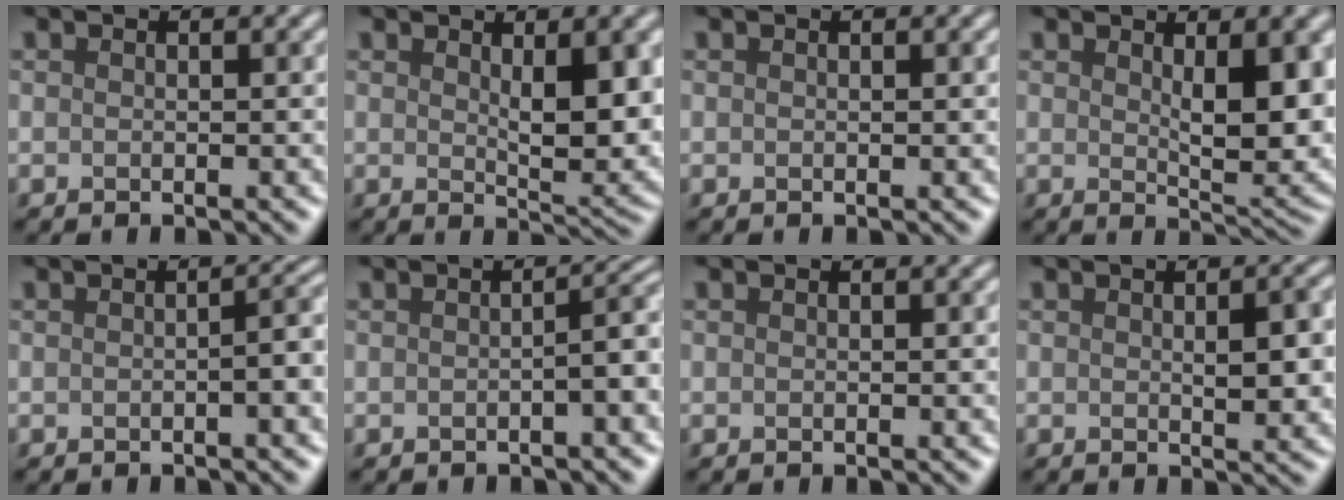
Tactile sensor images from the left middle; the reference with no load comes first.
{"total": 5.2, "force": [1.2, 1.7, 4.8], "torque": [-0.072, -0.008, 0.027]}
{"total": 0.0}
{"total": 6.1, "force": [1.4, 2.0, 5.6], "torque": [-0.083, -0.012, 0.030]}
{"total": 2.2, "force": [-0.4, 0.5, 2.1], "torque": [-0.025, 0.008, -0.006]}
{"total": 2.7, "force": [-0.6, 0.6, 2.5], "torque": [-0.030, 0.013, -0.013]}
{"total": 0.0}
{"total": 3.1, "force": [0.3, 0.9, 3.0], "torque": [-0.042, -0.001, 0.005]}